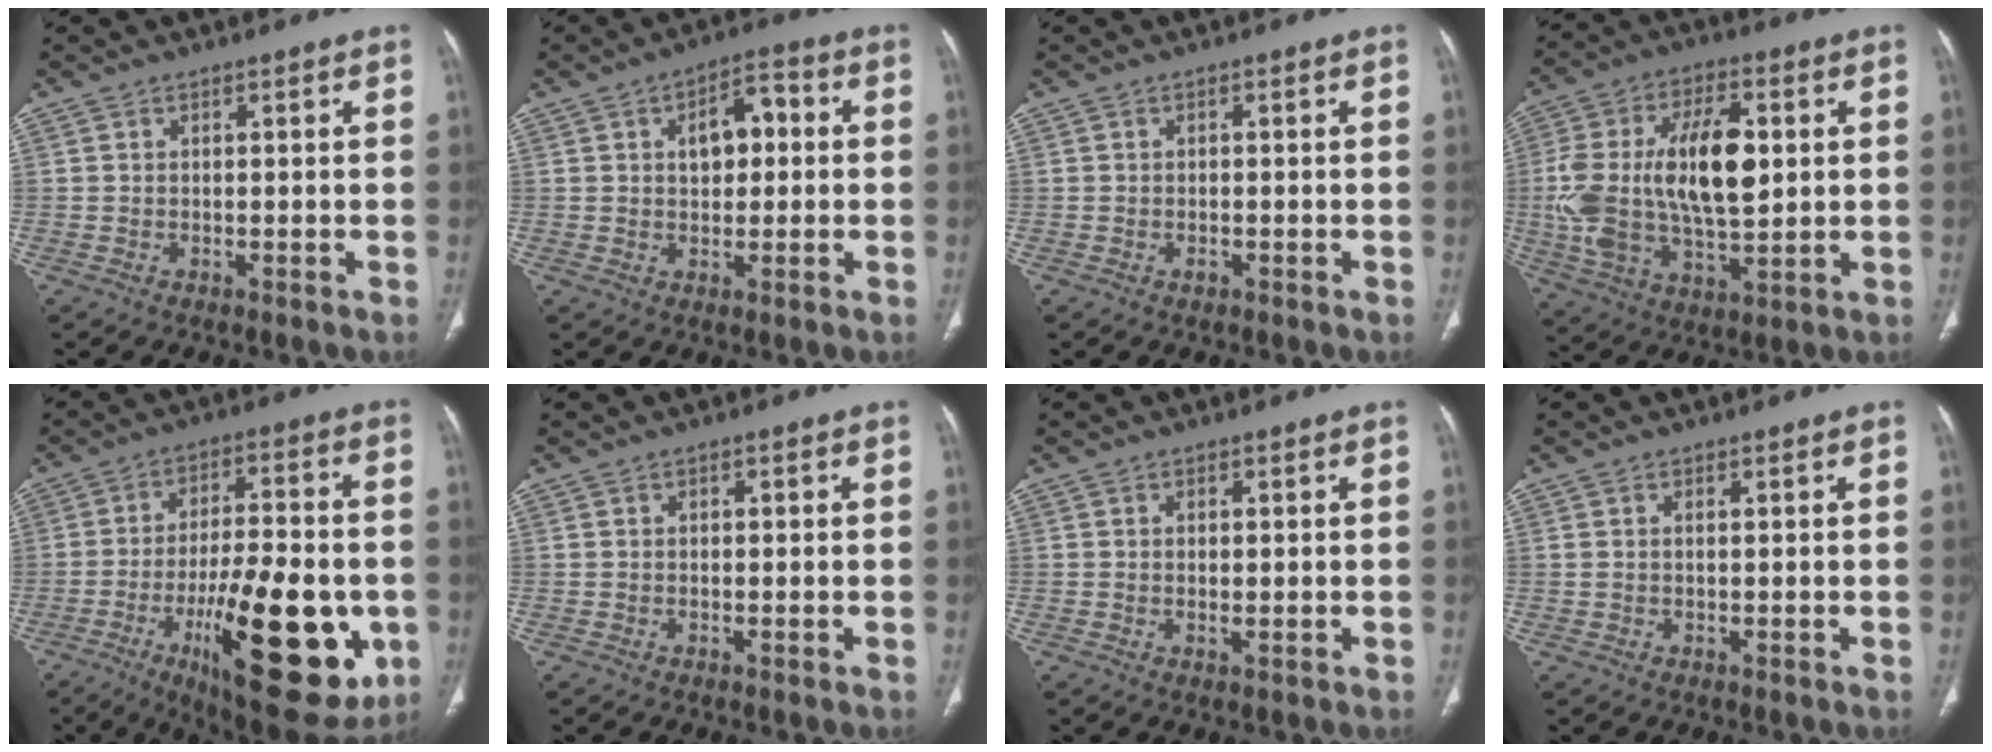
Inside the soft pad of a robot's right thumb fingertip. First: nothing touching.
{"total": 7.5, "force": [1.2, 4.5, 5.9], "torque": [-0.068, 0.019, 0.013]}
{"total": 0.8, "force": [-0.4, 0.6, 0.4], "torque": [-0.006, 0.003, -0.006]}
{"total": 21.1, "force": [1.9, 10.5, 18.2], "torque": [-0.343, 0.003, 0.037]}
{"total": 26.1, "force": [-8.1, 9.2, 23.0], "torque": [-0.313, 0.004, -0.105]}
{"total": 0.7, "force": [0.1, 0.4, 0.5], "torque": [-0.004, 0.002, 0.000]}
{"total": 1.7, "force": [0.1, 0.8, 1.5], "torque": [-0.029, -0.005, 0.001]}
{"total": 0.9, "force": [0.2, 0.4, 0.8], "torque": [-0.027, 0.007, 0.007]}